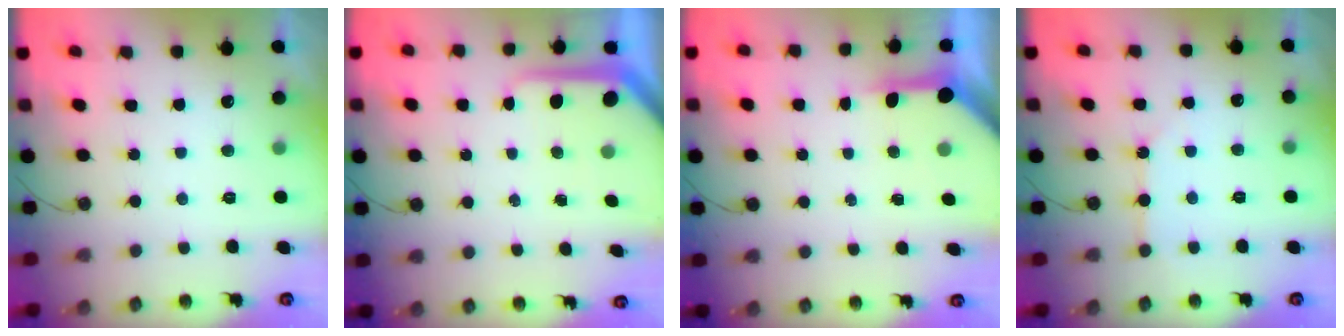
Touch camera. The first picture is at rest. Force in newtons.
{"total": 7.2, "press": 7.2, "slide": 0.7}
{"total": 5.3, "press": 5.3, "slide": 0.5}
{"total": 2.2, "press": 2.2, "slide": 0.3}